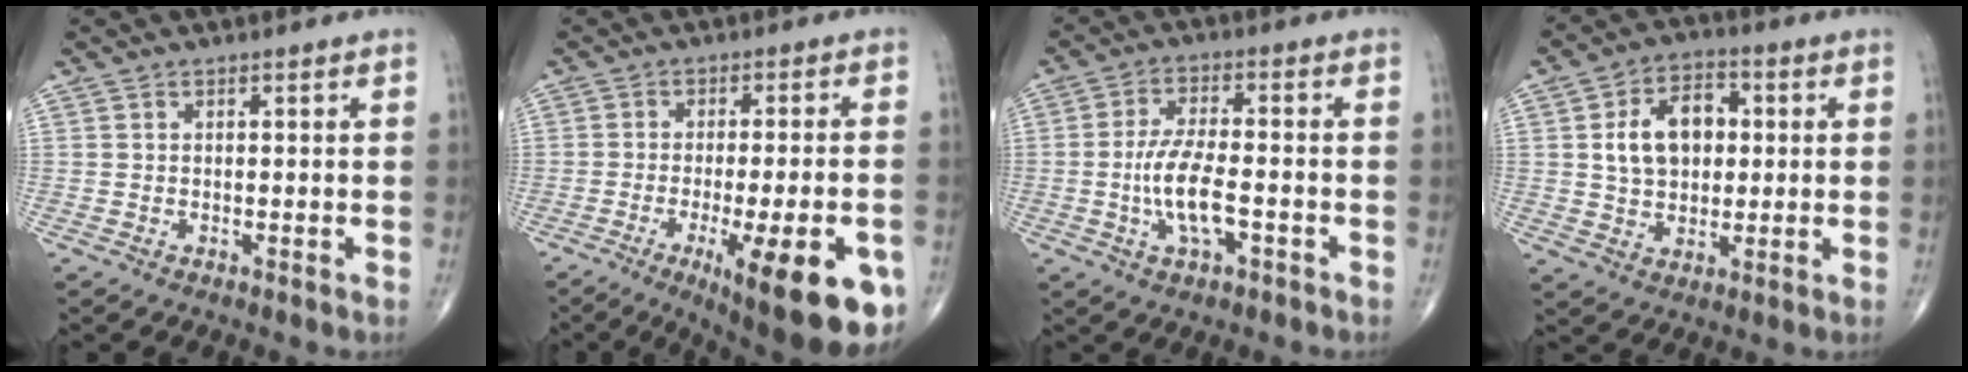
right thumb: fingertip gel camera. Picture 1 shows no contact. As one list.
[{"total": 20.9, "force": [-9.0, 5.9, 18.0], "torque": [-0.193, 0.007, -0.115]}, {"total": 8.6, "force": [-2.3, 3.4, 7.6], "torque": [-0.150, 0.014, -0.043]}, {"total": 11.3, "force": [1.6, 7.7, 8.1], "torque": [-0.109, 0.011, 0.026]}]